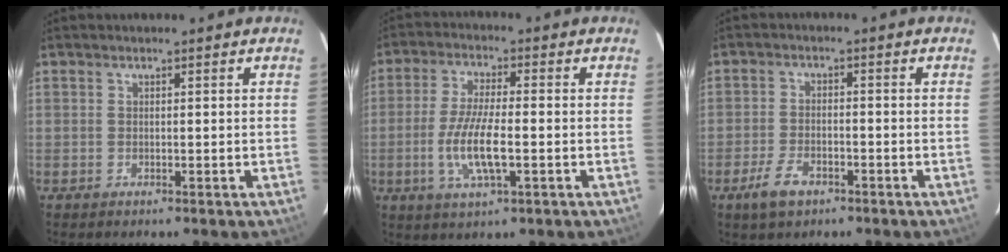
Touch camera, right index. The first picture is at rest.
{"total": 10.5, "force": [-2.6, 2.5, 9.9], "torque": [-0.200, -0.008, -0.050]}
{"total": 6.0, "force": [-3.7, 2.9, 3.7], "torque": [-0.089, -0.005, -0.065]}